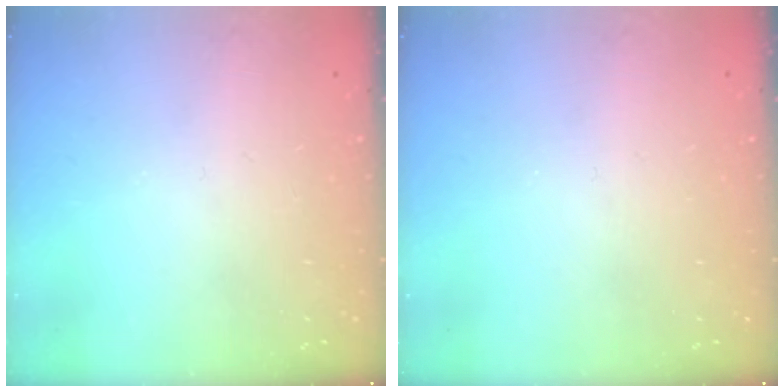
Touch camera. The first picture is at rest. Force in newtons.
{"total": 0.0}